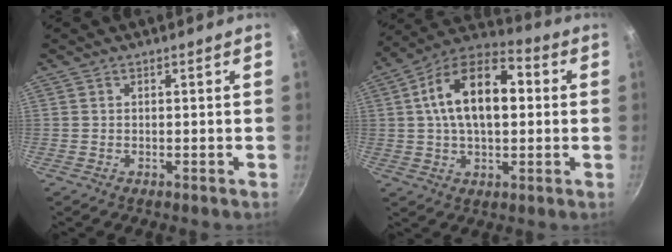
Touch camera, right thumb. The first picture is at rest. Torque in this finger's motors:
{"motor_torque": [0.51, 3.66, 1.46, 0.07, 0.17]}